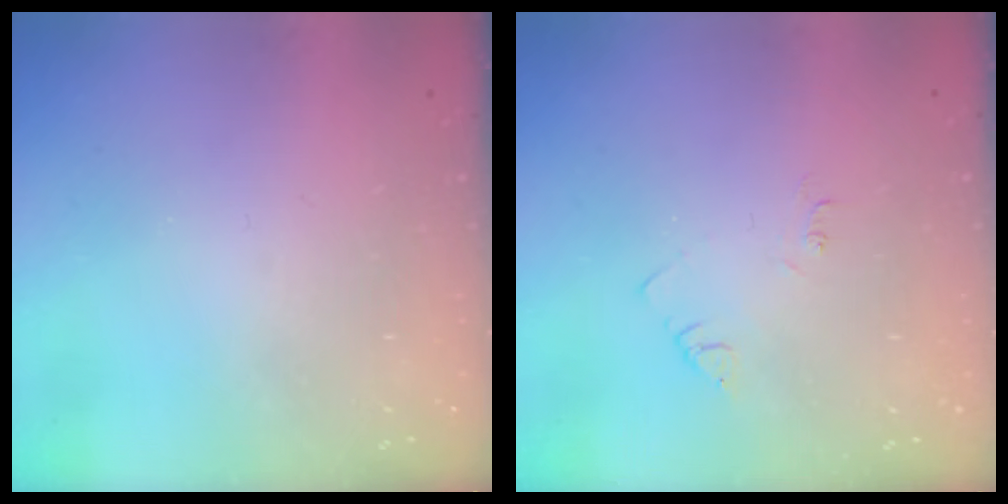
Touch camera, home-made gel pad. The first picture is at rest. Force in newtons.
{"total": 2.9, "press": 2.9, "slide": 0.4}